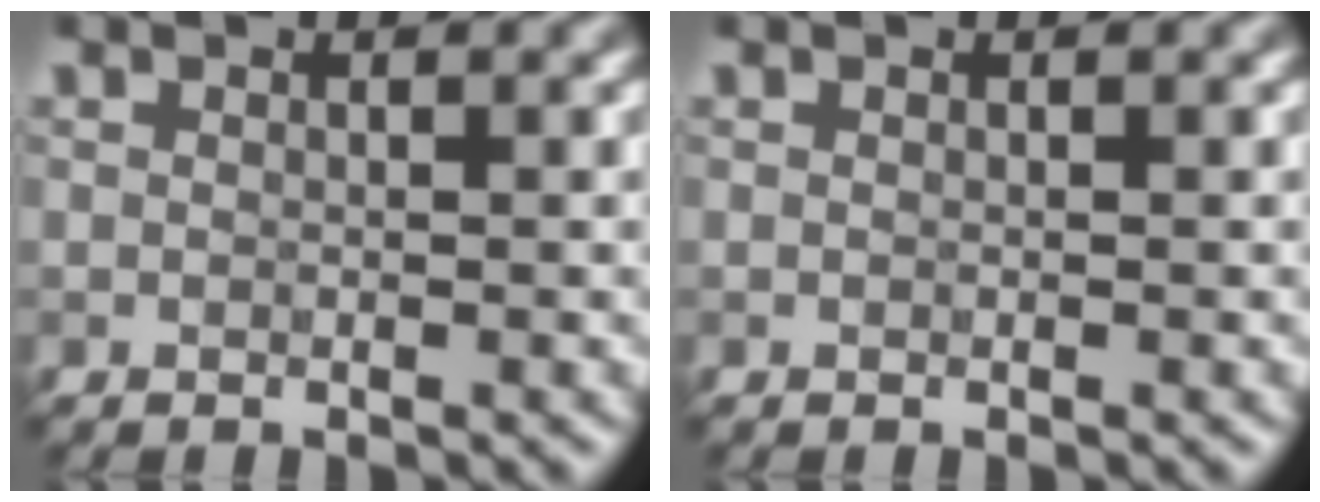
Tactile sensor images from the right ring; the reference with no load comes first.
{"total": 0.0}